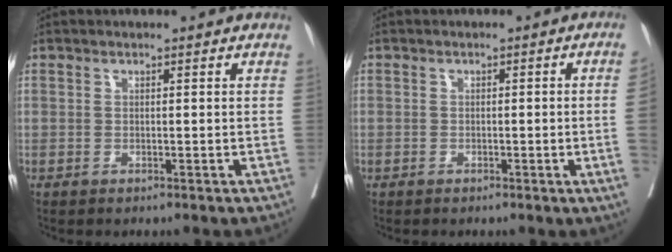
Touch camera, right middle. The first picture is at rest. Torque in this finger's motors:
{"motor_torque": [1.03, -1.11, -0.16, -0.21]}